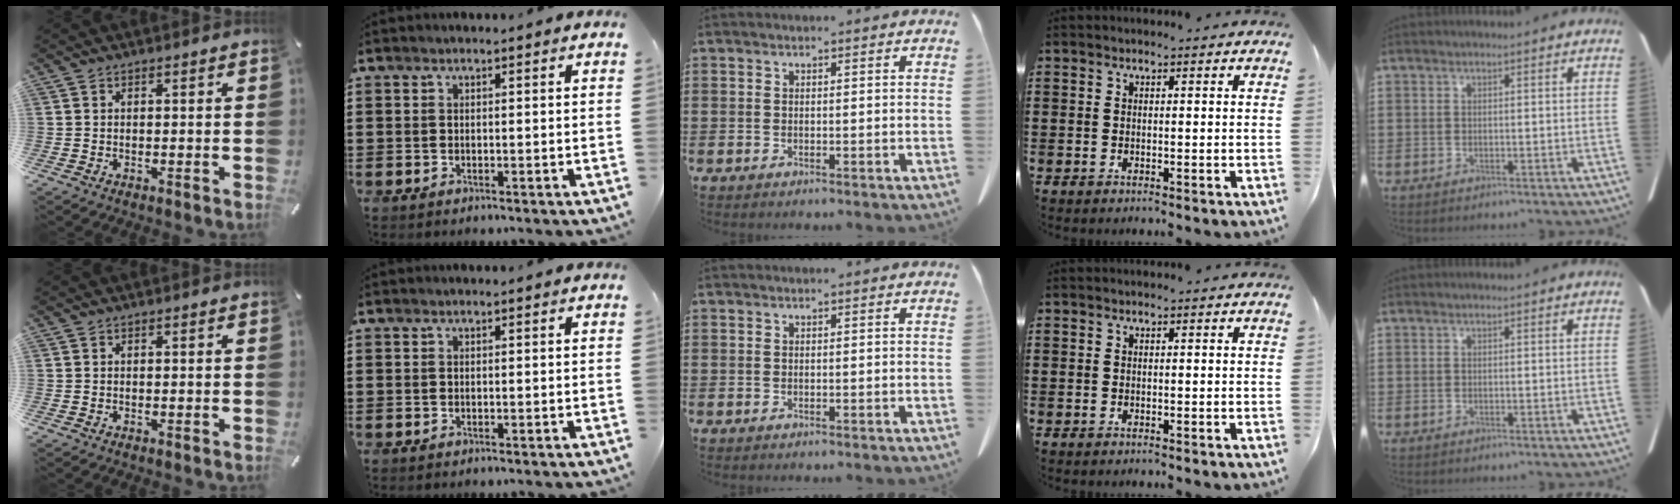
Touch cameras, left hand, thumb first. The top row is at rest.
{}